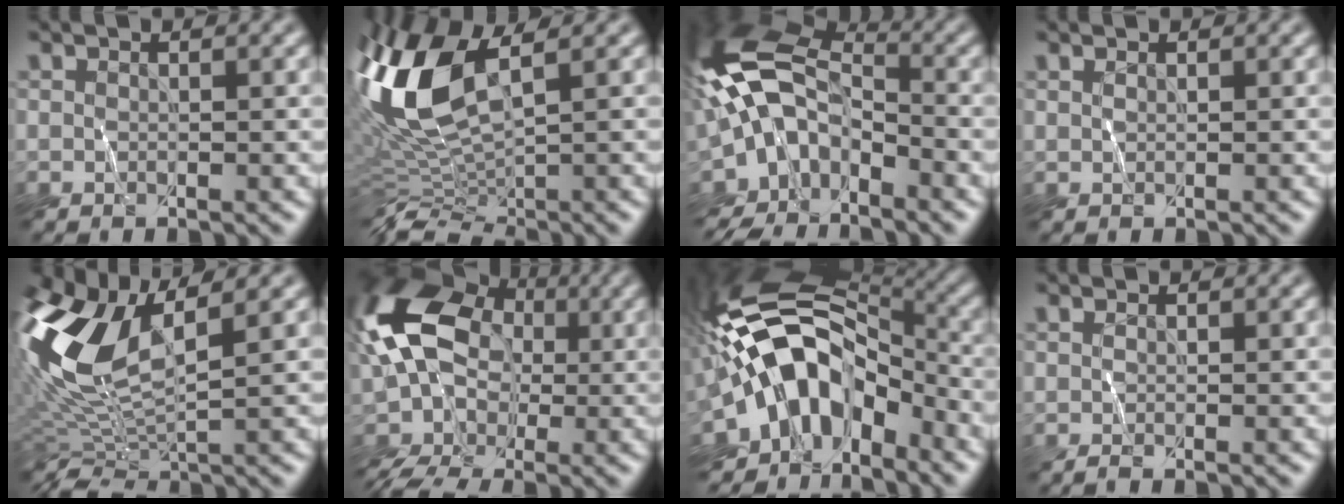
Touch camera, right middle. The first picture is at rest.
{"total": 9.1, "force": [2.1, 3.5, 8.1], "torque": [-0.175, 0.007, 0.035]}
{"total": 9.4, "force": [-4.2, 5.1, 6.7], "torque": [-0.133, 0.015, -0.094]}
{"total": 0.7, "force": [0.7, 0.2, 0.2], "torque": [-0.005, 0.001, 0.008]}
{"total": 9.9, "force": [2.7, 4.3, 8.4], "torque": [-0.191, 0.010, 0.047]}
{"total": 14.1, "force": [-0.6, 10.5, 9.5], "torque": [-0.208, 0.021, -0.029]}
{"total": 11.7, "force": [-4.3, 7.0, 8.3], "torque": [-0.124, 0.025, -0.088]}
{"total": 0.7, "force": [-0.2, 0.3, 0.6], "torque": [-0.003, -0.001, 0.001]}